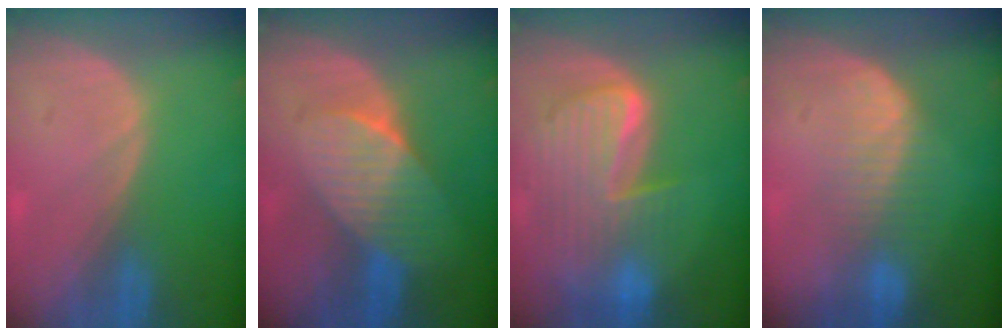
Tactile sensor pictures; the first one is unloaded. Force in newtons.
{"total": 7.4, "press": 6.6, "slide": 3.3}
{"total": 10.1, "press": 8.7, "slide": 5.2}
{"total": 5.1, "press": 4.8, "slide": 1.4}